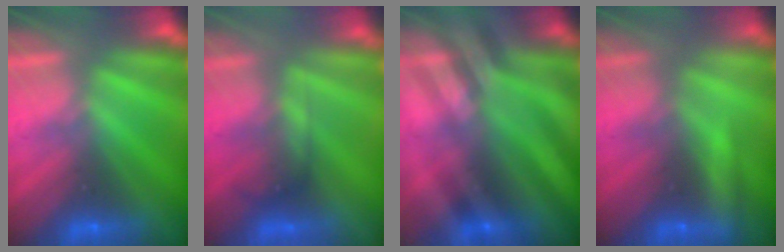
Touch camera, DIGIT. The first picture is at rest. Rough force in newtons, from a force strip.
{"total": 4.7}
{"total": 2.6}
{"total": 2.1}